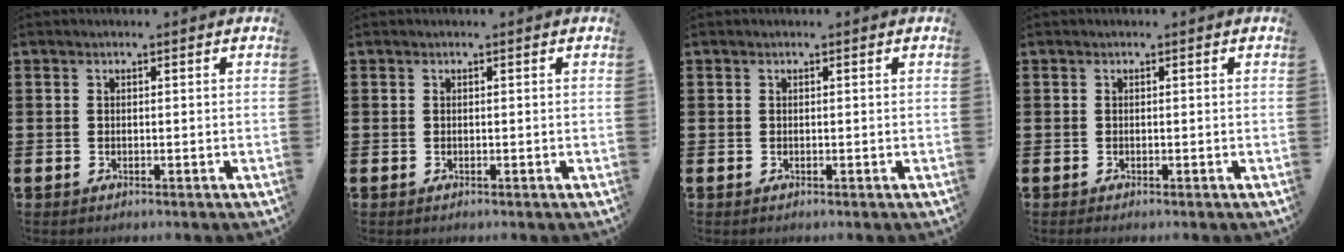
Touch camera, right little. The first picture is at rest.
{"total": 0.0}
{"total": 0.0}
{"total": 0.0}